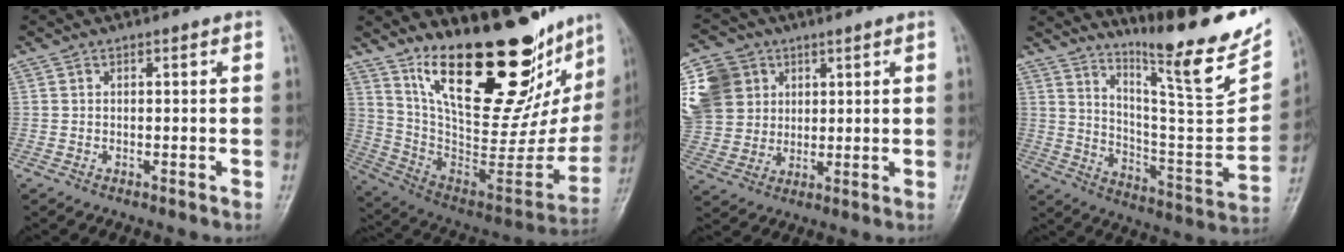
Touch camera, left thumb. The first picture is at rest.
{"total": 31.0, "force": [20.9, 11.4, 19.9], "torque": [-0.258, -0.109, 0.339]}
{"total": 15.5, "force": [4.9, 13.2, 6.5], "torque": [-0.139, 0.015, 0.100]}
{"total": 20.1, "force": [15.5, 1.8, 12.6], "torque": [-0.164, -0.115, 0.251]}